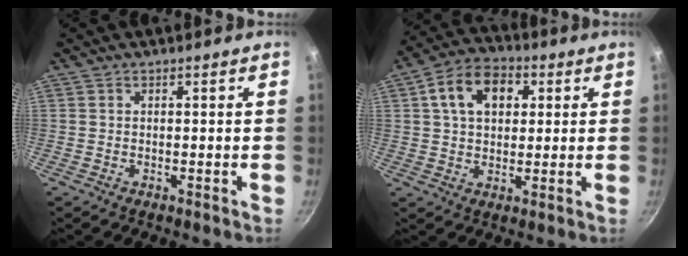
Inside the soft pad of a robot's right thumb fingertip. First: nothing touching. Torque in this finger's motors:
{"motor_torque": [0.38, 2.68, 0.09, 0.05, 0.08]}